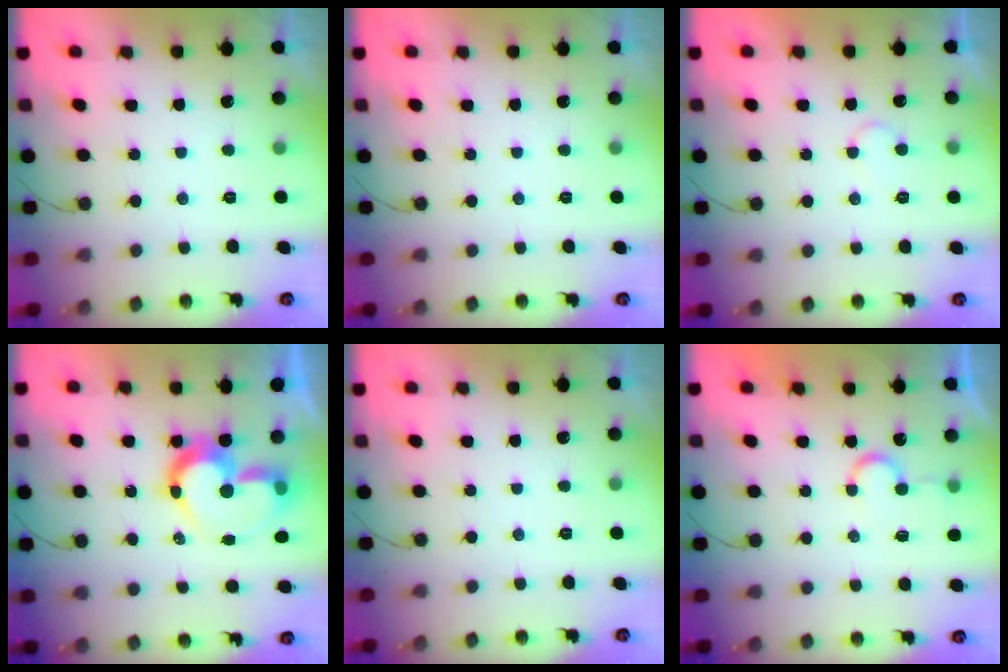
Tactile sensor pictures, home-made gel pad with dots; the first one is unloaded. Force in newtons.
{"total": 0.0}
{"total": 4.7, "press": 4.7, "slide": 0.4}
{"total": 12.6, "press": 12.3, "slide": 2.5}
{"total": 0.0}
{"total": 6.2, "press": 6.2, "slide": 0.5}